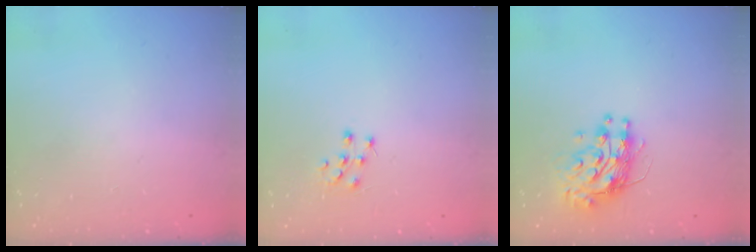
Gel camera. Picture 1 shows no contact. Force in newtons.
{"total": 7.2, "press": 7.1, "slide": 0.7}
{"total": 9.1, "press": 9.1, "slide": 0.8}